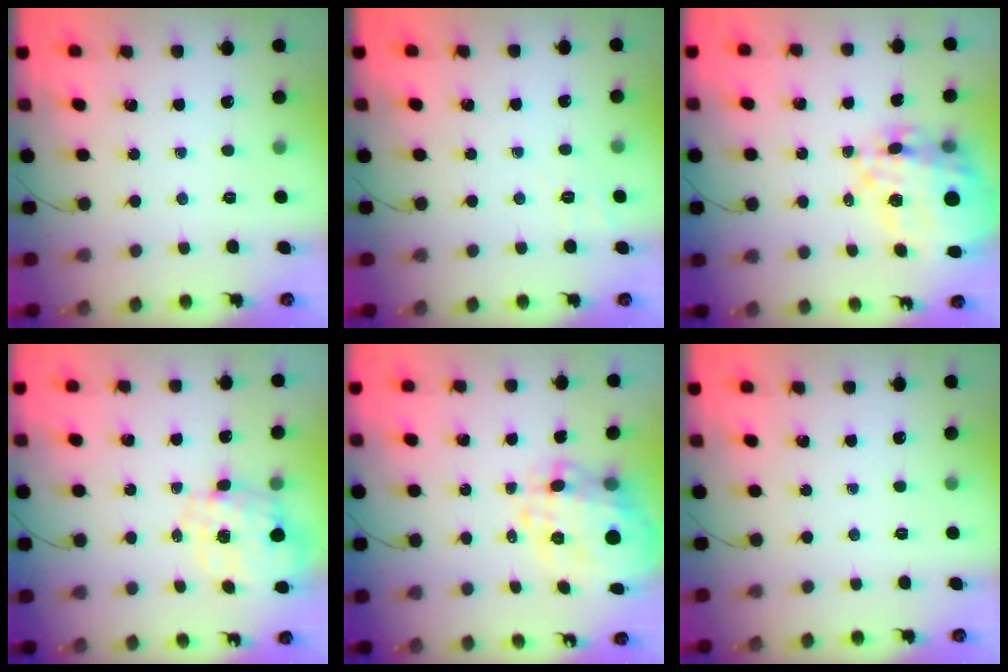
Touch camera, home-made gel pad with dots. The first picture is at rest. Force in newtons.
{"total": 2.1, "press": 1.2, "slide": 1.8}
{"total": 25.7, "press": 25.2, "slide": 5.1}
{"total": 2.5, "press": 2.3, "slide": 0.9}
{"total": 10.9, "press": 10.5, "slide": 2.8}
{"total": 0.0}